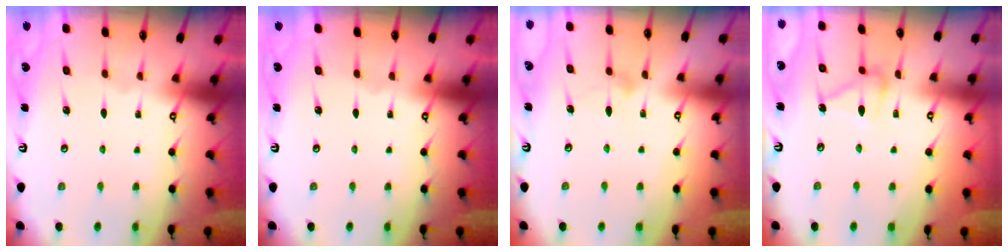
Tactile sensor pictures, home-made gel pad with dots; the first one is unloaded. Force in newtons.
{"total": 0.0}
{"total": 8.4, "press": 8.4, "slide": 0.2}
{"total": 10.4, "press": 10.4, "slide": 0.5}